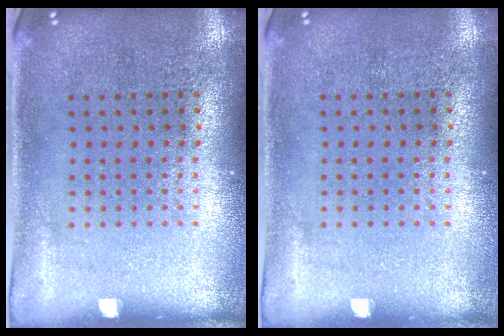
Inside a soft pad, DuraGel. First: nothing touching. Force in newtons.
{"total": 0.0}